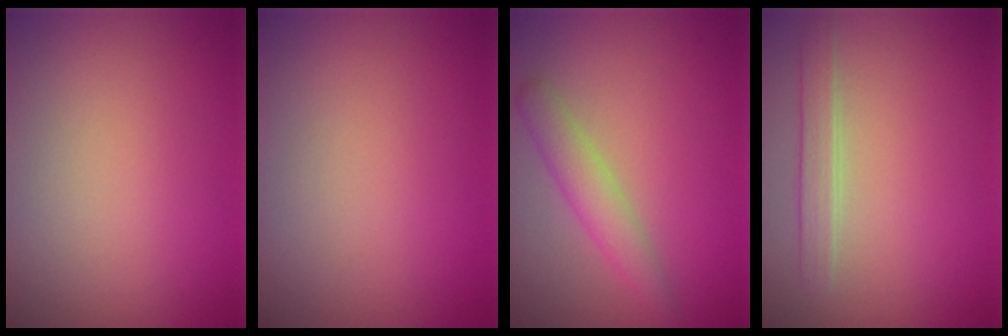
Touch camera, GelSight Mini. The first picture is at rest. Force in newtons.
{"total": 0.0}
{"total": 2.7, "press": 2.7, "slide": 0.1}
{"total": 1.9, "press": 1.9, "slide": 0.3}